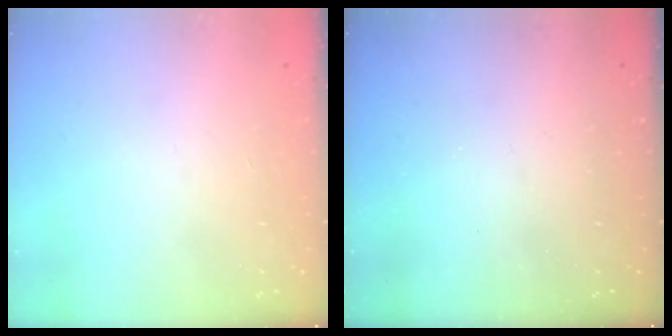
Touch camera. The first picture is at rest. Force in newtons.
{"total": 0.0}